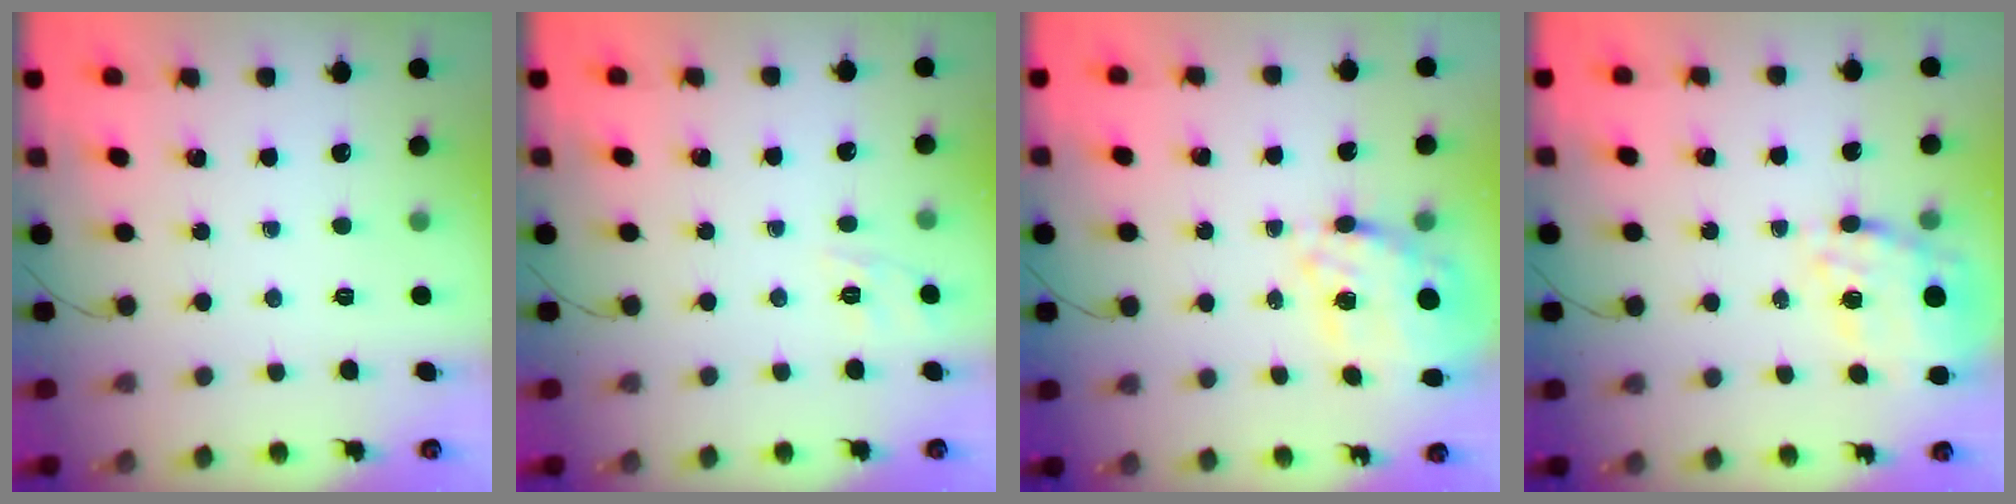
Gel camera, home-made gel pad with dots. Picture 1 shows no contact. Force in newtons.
{"total": 1.7, "press": 0.4, "slide": 1.6}
{"total": 12.9, "press": 12.1, "slide": 4.5}
{"total": 16.3, "press": 16.1, "slide": 2.9}